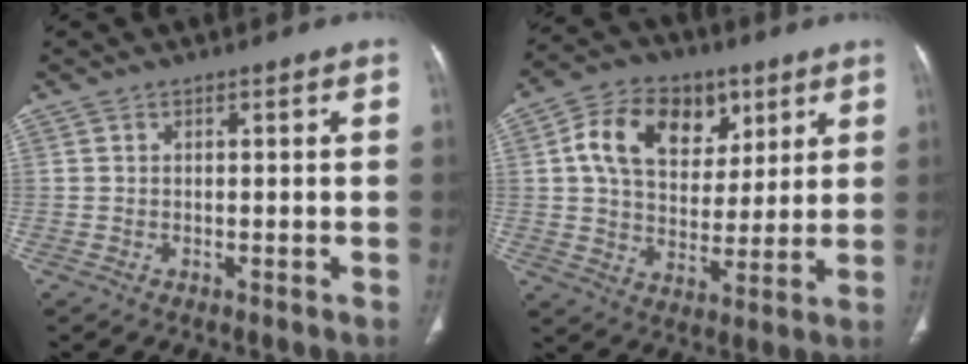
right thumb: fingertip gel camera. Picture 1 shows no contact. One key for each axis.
{"total": 16.5, "fx": 6.1, "fy": 11.8, "fz": 9.8, "tx": -0.138, "ty": -0.005, "tz": 0.104}